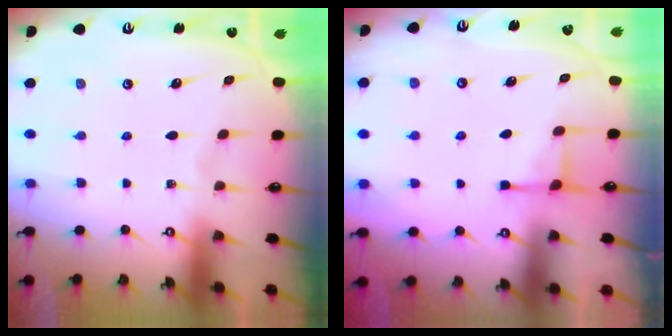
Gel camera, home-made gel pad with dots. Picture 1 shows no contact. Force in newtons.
{"total": 2.9, "press": 2.8, "slide": 0.5}